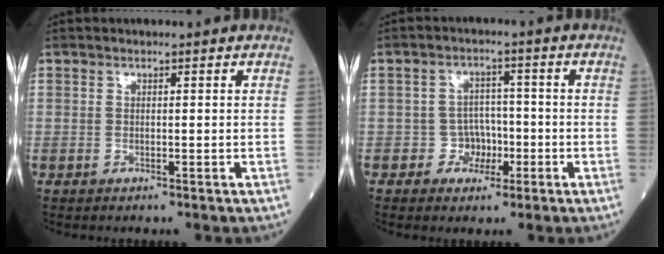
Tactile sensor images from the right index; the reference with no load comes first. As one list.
[{"total": 3.9, "force": [-1.3, 3.6, 0.8], "torque": [0.002, 0.013, -0.020]}]